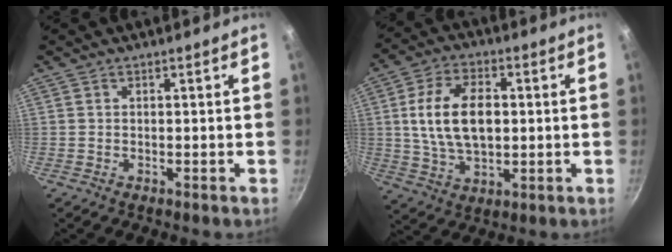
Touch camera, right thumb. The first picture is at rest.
{"total": 13.7, "force": [1.4, 8.1, 10.9], "torque": [-0.187, 0.005, 0.028]}